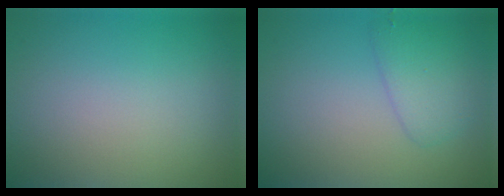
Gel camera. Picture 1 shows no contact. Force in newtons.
{"total": 2.5, "press": 2.5, "slide": 0.2}